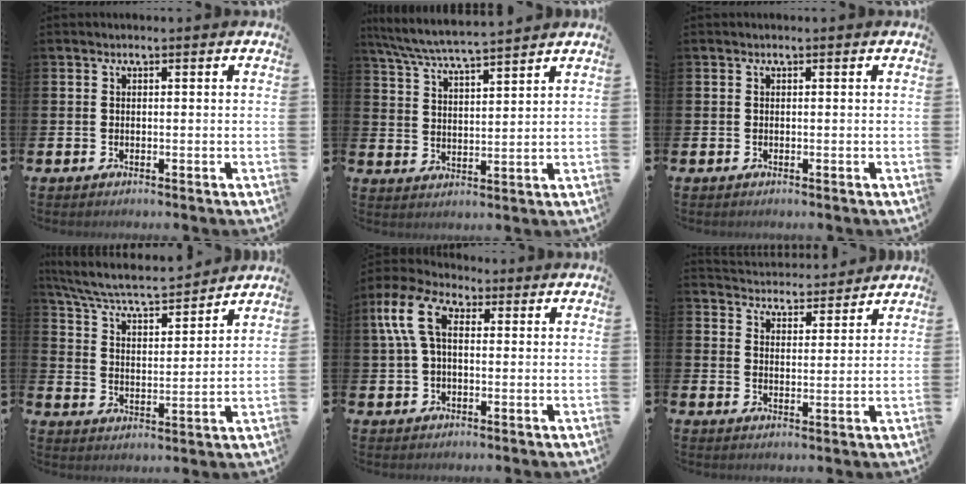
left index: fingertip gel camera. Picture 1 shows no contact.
{"total": 6.3, "force": [6.1, 0.0, 1.8], "torque": [-0.060, -0.032, 0.108]}
{"total": 0.0}
{"total": 6.8, "force": [6.3, 0.9, 2.2], "torque": [-0.078, -0.046, 0.107]}
{"total": 8.5, "force": [3.5, 5.0, 5.8], "torque": [-0.147, 0.010, 0.063]}
{"total": 4.6, "force": [4.6, 0.7, -0.3], "torque": [-0.011, -0.034, 0.080]}